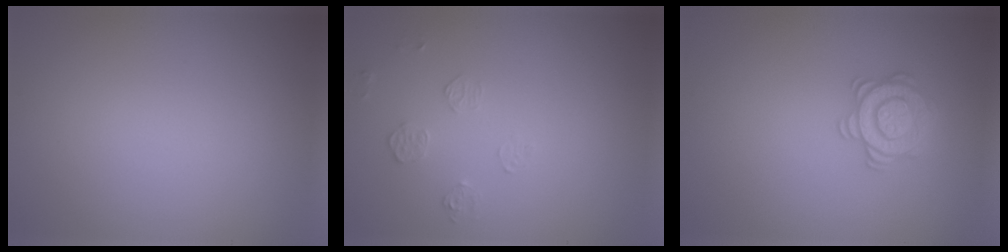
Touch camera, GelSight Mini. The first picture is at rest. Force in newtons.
{"total": 1.3, "press": 0.6, "slide": 1.1}
{"total": 2.9, "press": 2.9, "slide": 0.1}